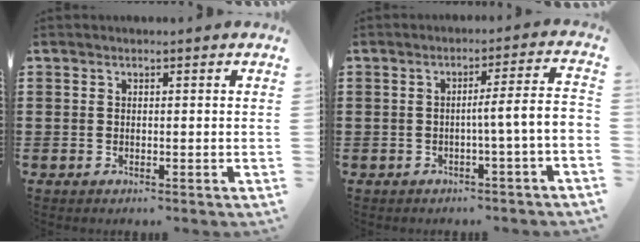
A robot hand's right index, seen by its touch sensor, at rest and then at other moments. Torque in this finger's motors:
{"motor_torque": [1.14, -0.68, 0.31, 0.14]}